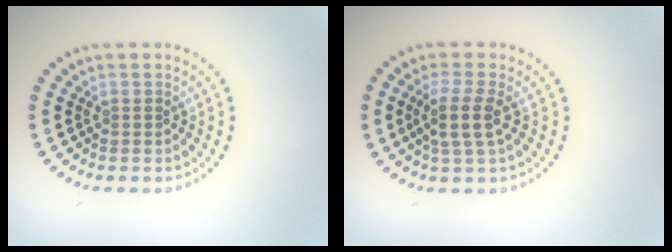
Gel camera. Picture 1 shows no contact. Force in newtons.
{"total": 2.9, "press": 2.4, "slide": 1.6}